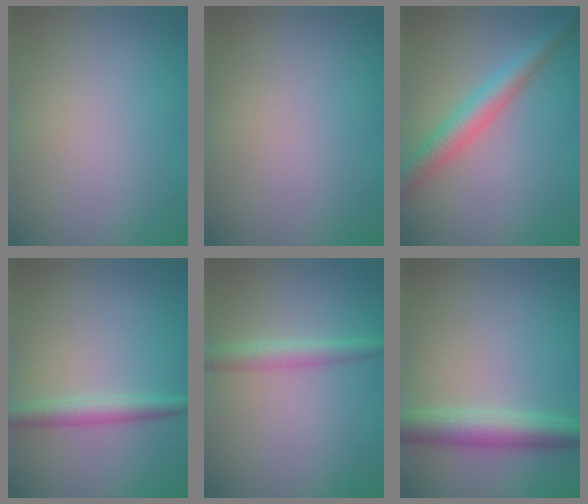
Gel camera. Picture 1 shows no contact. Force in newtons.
{"total": 0.0}
{"total": 4.0, "press": 4.0, "slide": 0.1}
{"total": 2.5, "press": 2.5, "slide": 0.0}
{"total": 2.3, "press": 2.3, "slide": 0.0}
{"total": 4.4, "press": 4.4, "slide": 0.2}